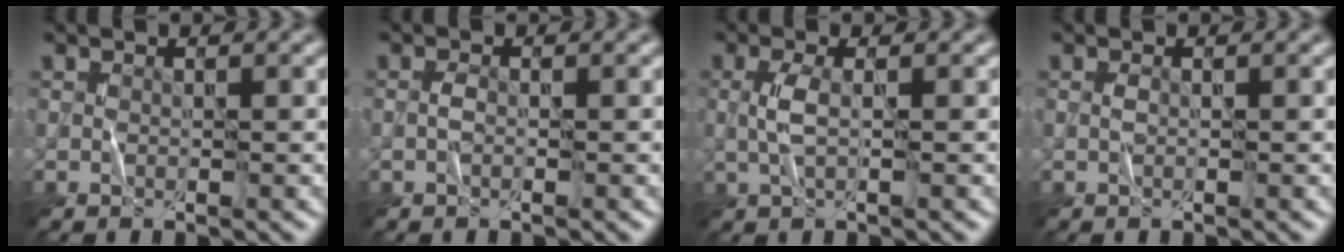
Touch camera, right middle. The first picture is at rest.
{"total": 0.8, "force": [-0.4, 0.3, 0.6], "torque": [-0.015, 0.002, -0.009]}
{"total": 2.0, "force": [0.0, 0.5, 2.0], "torque": [-0.047, 0.006, -0.002]}
{"total": 0.5, "force": [-0.1, 0.1, 0.5], "torque": [-0.014, 0.001, -0.002]}